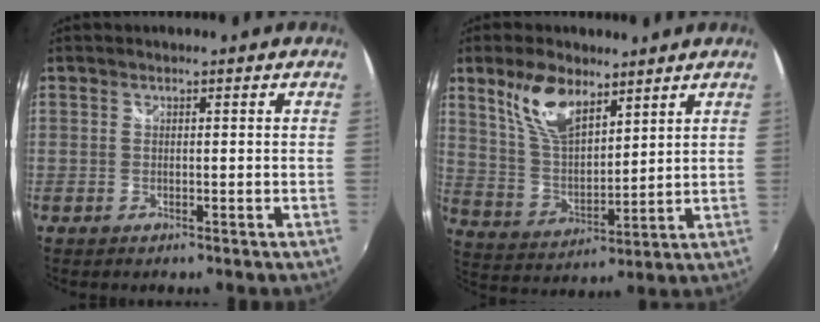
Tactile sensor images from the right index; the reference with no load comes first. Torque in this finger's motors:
{"motor_torque": [0.28, 0.24, 0.22, 0.09]}